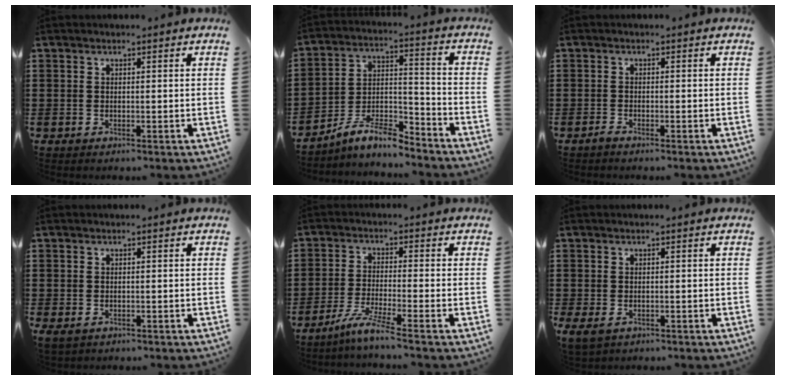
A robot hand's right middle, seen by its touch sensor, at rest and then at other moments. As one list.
[{"total": 8.7, "force": [-7.7, 1.8, 3.8], "torque": [-0.069, 0.015, -0.147]}, {"total": 1.0, "force": [-0.9, 0.1, 0.4], "torque": [-0.011, -0.003, -0.018]}, {"total": 0.5, "force": [-0.3, 0.4, 0.2], "torque": [-0.014, -0.002, -0.009]}, {"total": 5.1, "force": [-4.0, -0.3, 3.0], "torque": [-0.071, -0.015, -0.079]}, {"total": 1.1, "force": [-0.4, 0.7, 0.7], "torque": [-0.032, -0.005, -0.013]}]